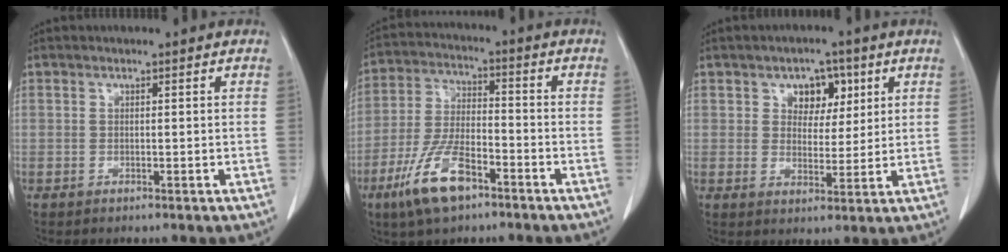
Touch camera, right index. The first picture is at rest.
{"total": 11.0, "force": [-6.4, 3.7, 8.1], "torque": [-0.175, -0.007, -0.120]}
{"total": 5.7, "force": [2.5, 3.9, 3.3], "torque": [-0.040, 0.011, 0.039]}